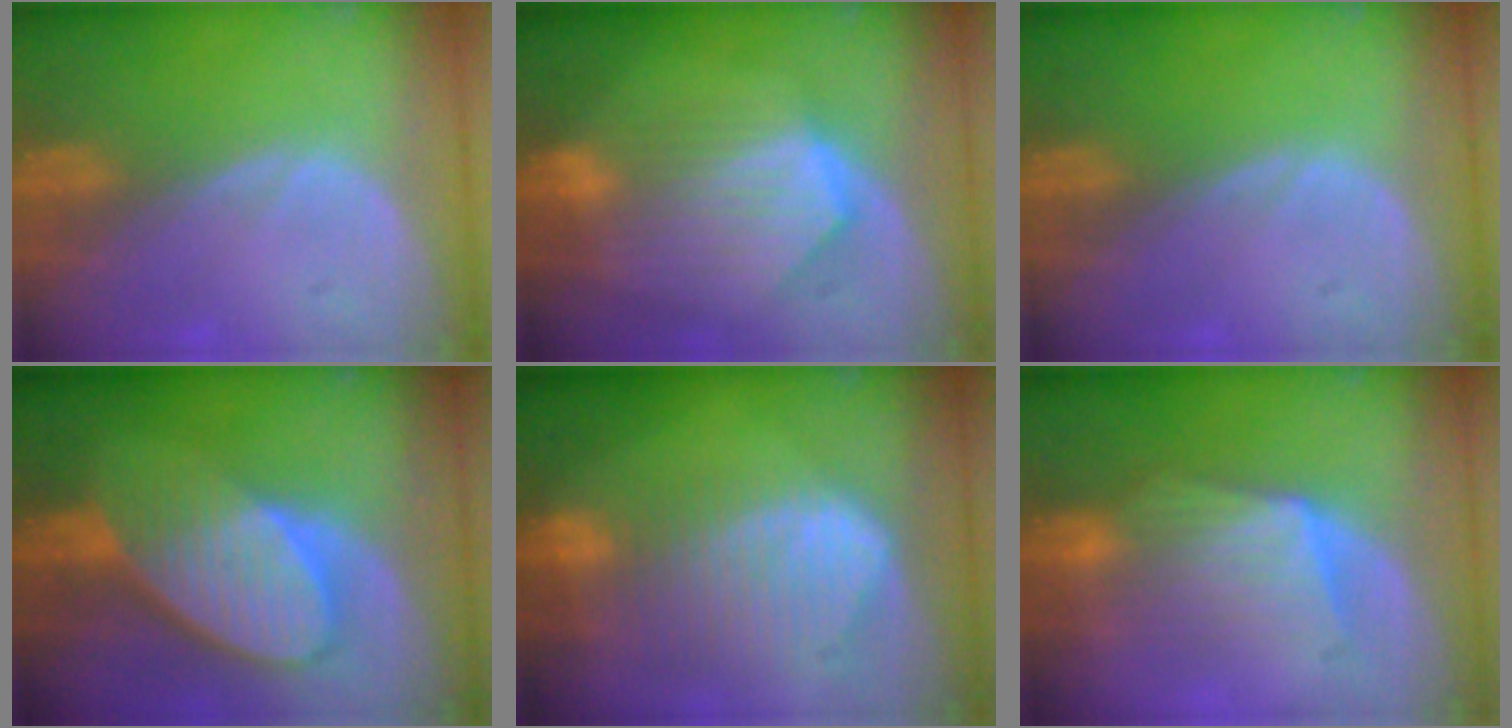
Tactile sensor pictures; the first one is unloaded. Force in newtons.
{"total": 8.7, "press": 7.9, "slide": 3.7}
{"total": 0.0}
{"total": 9.7, "press": 8.6, "slide": 4.6}
{"total": 10.5, "press": 9.1, "slide": 5.2}
{"total": 7.4, "press": 7.4, "slide": 0.4}